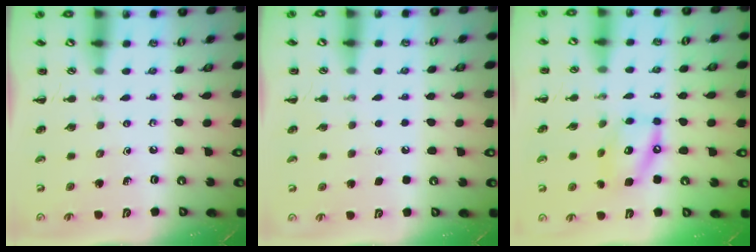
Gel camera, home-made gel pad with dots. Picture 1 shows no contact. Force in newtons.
{"total": 1.8, "press": 1.7, "slide": 0.1}
{"total": 11.8, "press": 11.7, "slide": 2.0}